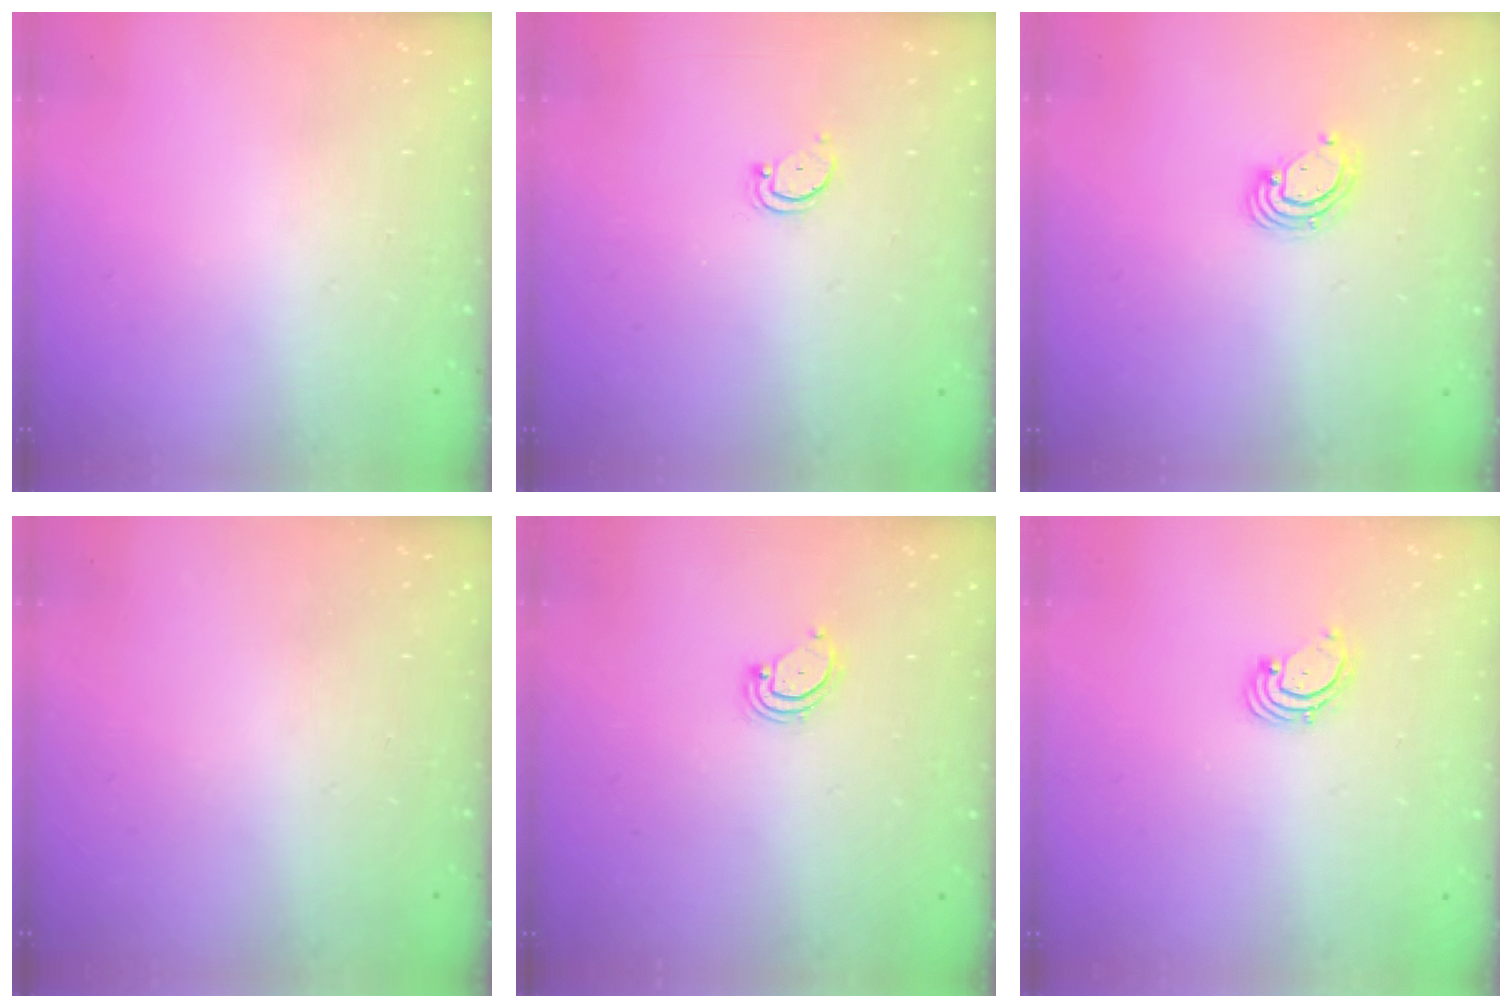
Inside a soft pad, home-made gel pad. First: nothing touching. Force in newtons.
{"total": 2.5, "press": 2.4, "slide": 0.5}
{"total": 3.7, "press": 3.7, "slide": 0.3}
{"total": 0.0}
{"total": 3.0, "press": 3.0, "slide": 0.4}
{"total": 1.6, "press": 1.6, "slide": 0.2}